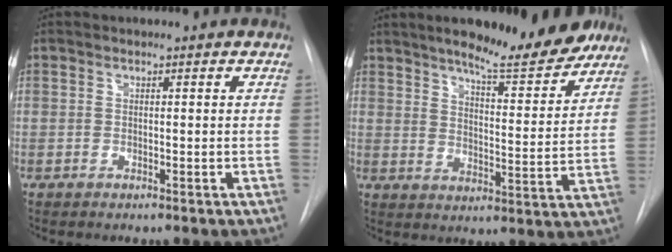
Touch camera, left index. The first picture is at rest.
{"total": 14.1, "force": [12.2, 1.9, 6.9], "torque": [-0.093, -0.026, 0.166]}